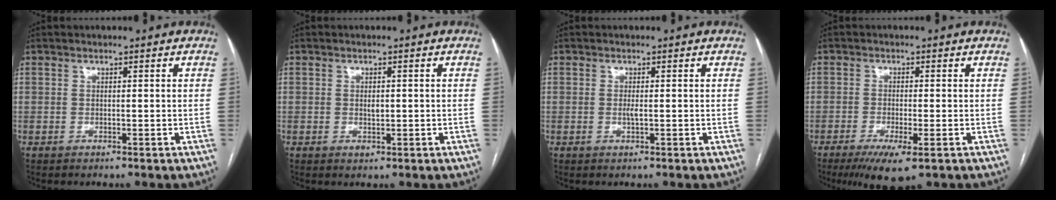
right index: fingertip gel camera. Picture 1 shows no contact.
{"total": 1.6, "force": [-0.1, 0.9, 1.3], "torque": [-0.022, 0.000, 0.002]}
{"total": 1.0, "force": [-0.1, 0.1, 1.0], "torque": [-0.022, -0.002, -0.002]}
{"total": 6.6, "force": [-3.6, 1.2, 5.4], "torque": [-0.092, -0.018, -0.057]}